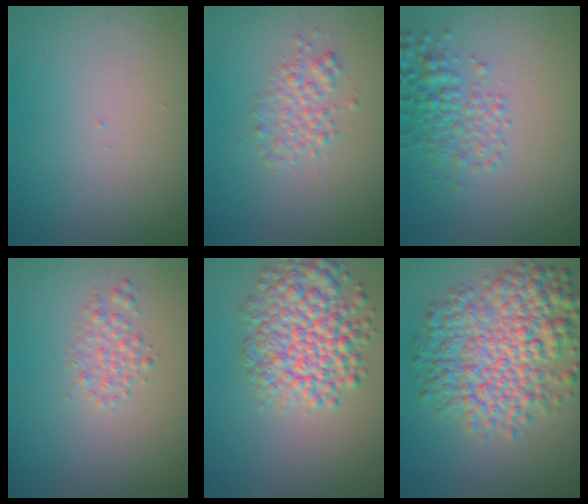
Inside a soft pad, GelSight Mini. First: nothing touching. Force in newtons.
{"total": 2.0, "press": 2.0, "slide": 0.0}
{"total": 3.1, "press": 3.1, "slide": 0.1}
{"total": 1.6, "press": 1.6, "slide": 0.1}
{"total": 6.9, "press": 6.9, "slide": 0.3}
{"total": 8.9, "press": 8.9, "slide": 0.2}